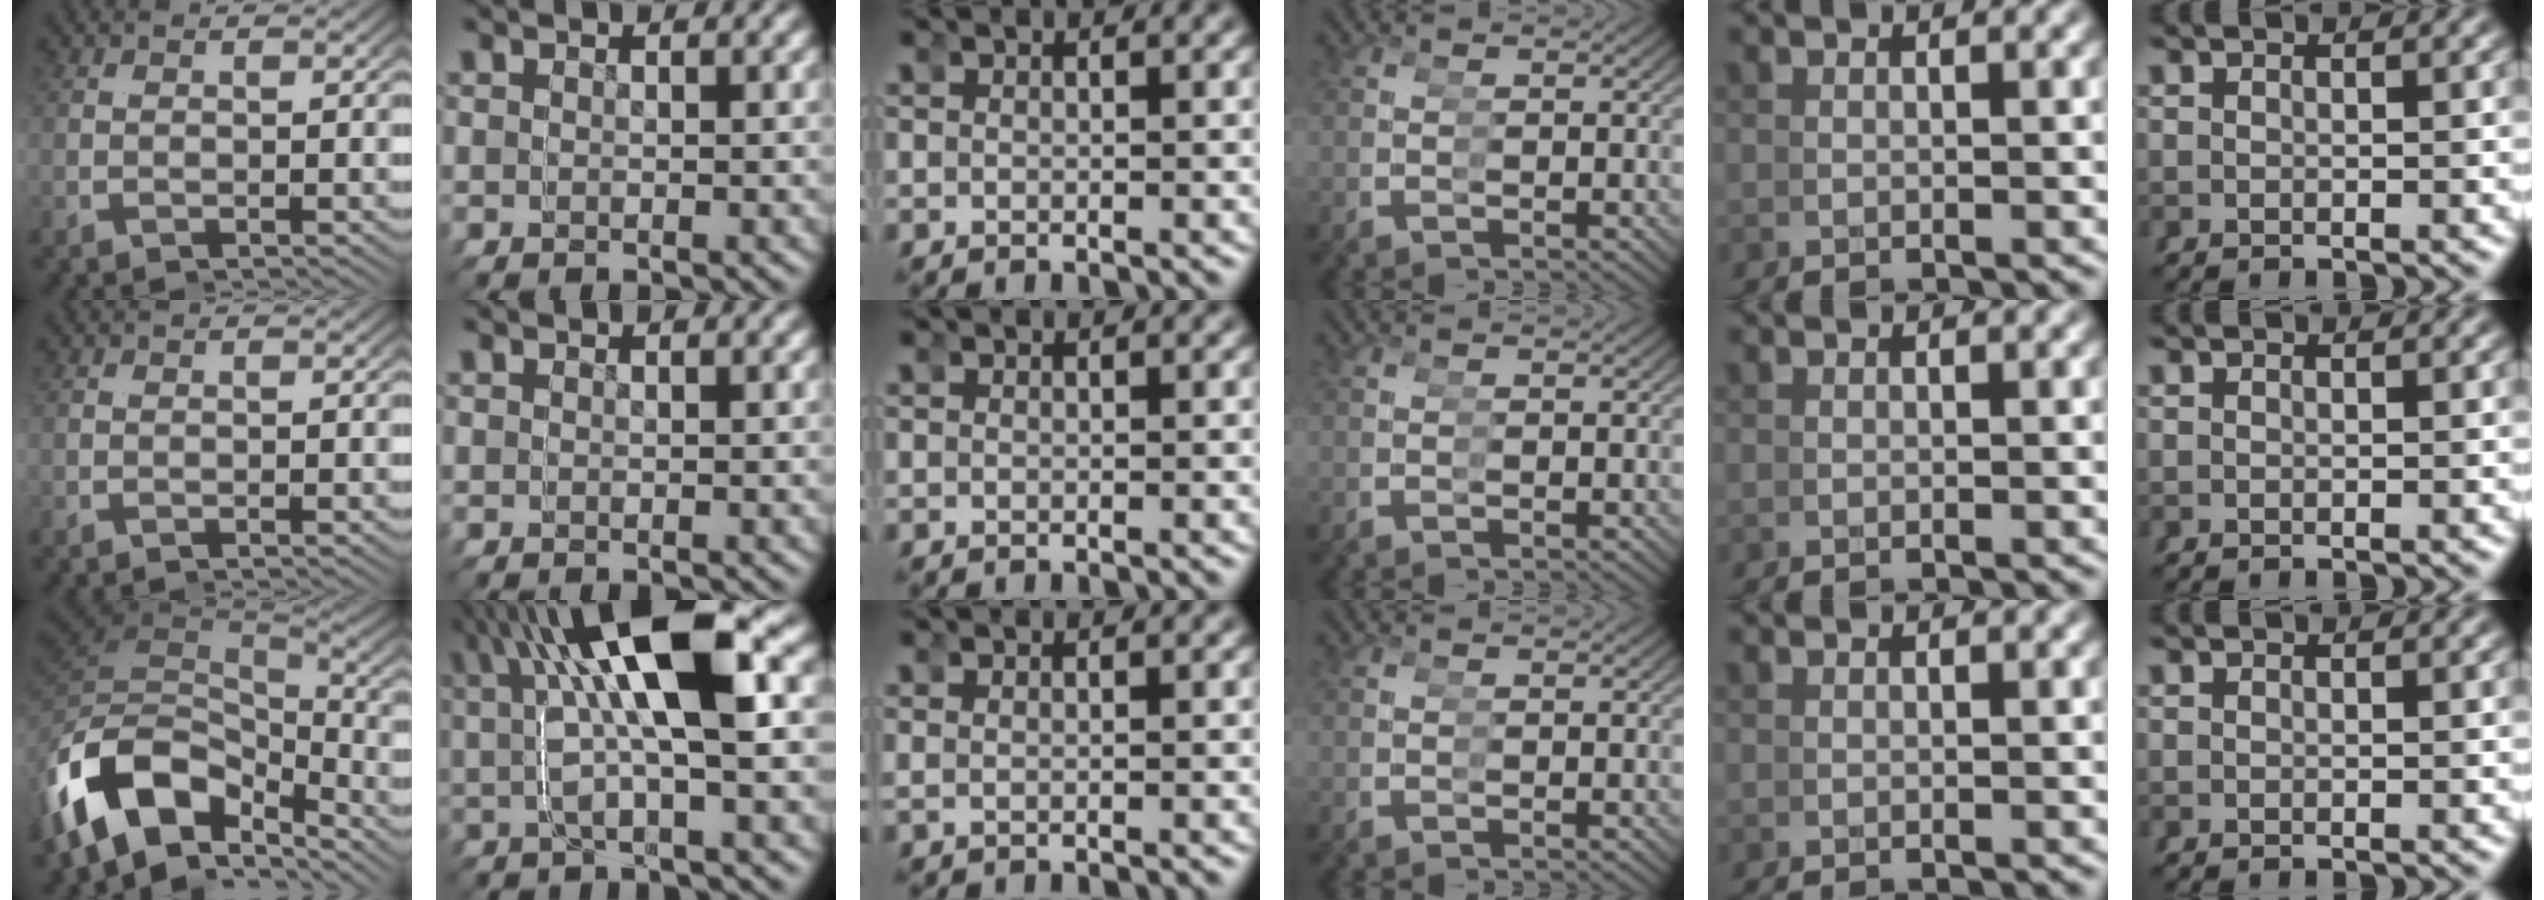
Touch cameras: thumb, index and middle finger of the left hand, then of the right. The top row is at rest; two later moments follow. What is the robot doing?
{"motion": "grasp_and_lifting", "object": "toy banana"}